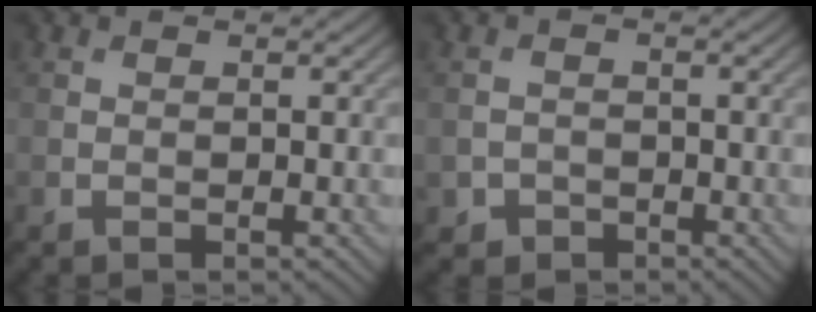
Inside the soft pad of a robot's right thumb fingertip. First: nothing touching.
{"total": 1.9, "force": [-1.1, 1.5, 0.2], "torque": [0.001, -0.003, -0.023]}